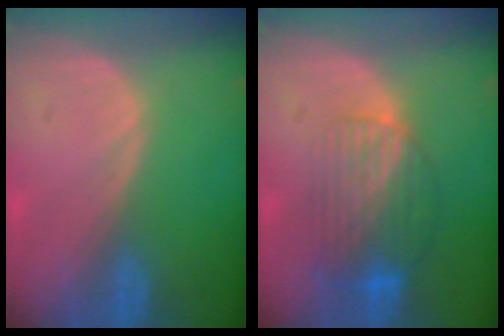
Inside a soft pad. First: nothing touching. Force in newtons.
{"total": 8.5, "press": 7.2, "slide": 4.5}